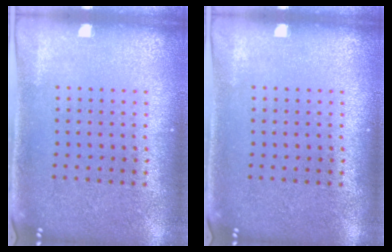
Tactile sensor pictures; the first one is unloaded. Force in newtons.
{"total": 0.0}